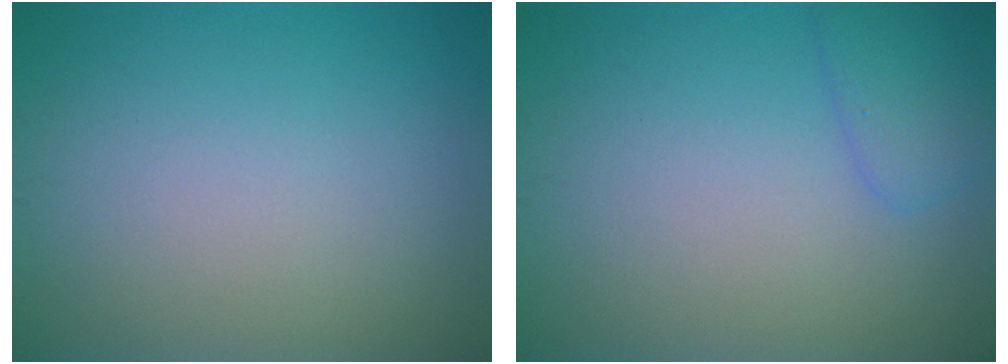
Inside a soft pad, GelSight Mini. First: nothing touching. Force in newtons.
{"total": 2.0, "press": 2.0, "slide": 0.1}